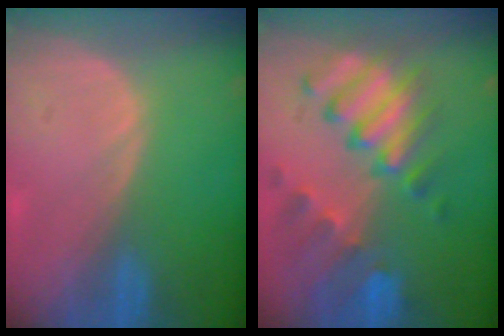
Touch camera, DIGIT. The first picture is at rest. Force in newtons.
{"total": 10.2, "press": 8.9, "slide": 5.0}